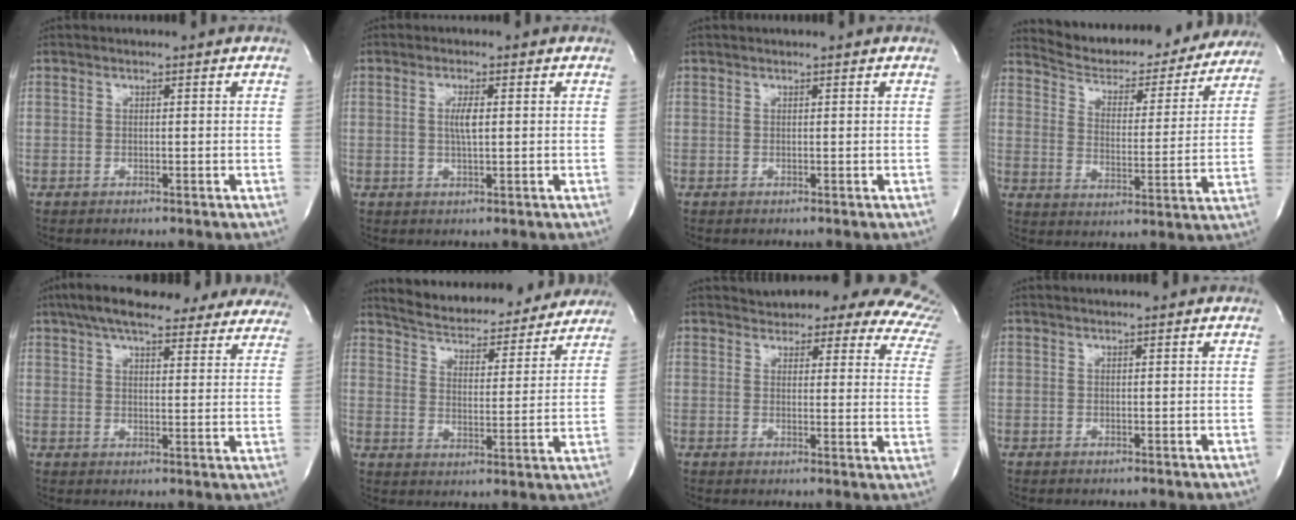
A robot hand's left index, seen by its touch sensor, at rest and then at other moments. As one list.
[{"total": 2.6, "force": [0.3, 0.3, 2.6], "torque": [-0.052, -0.002, 0.007]}, {"total": 0.7, "force": [0.7, 0.0, 0.3], "torque": [-0.005, 0.007, 0.010]}, {"total": 22.4, "force": [20.7, 5.7, 6.2], "torque": [-0.090, -0.027, 0.272]}, {"total": 26.5, "force": [22.1, 6.6, 13.0], "torque": [-0.206, 0.017, 0.268]}, {"total": 20.9, "force": [19.3, 5.2, 6.2], "torque": [-0.098, -0.005, 0.260]}, {"total": 19.5, "force": [17.4, 5.6, 6.7], "torque": [-0.088, -0.055, 0.178]}, {"total": 2.4, "force": [2.1, 0.0, 1.1], "torque": [-0.014, 0.019, 0.028]}]